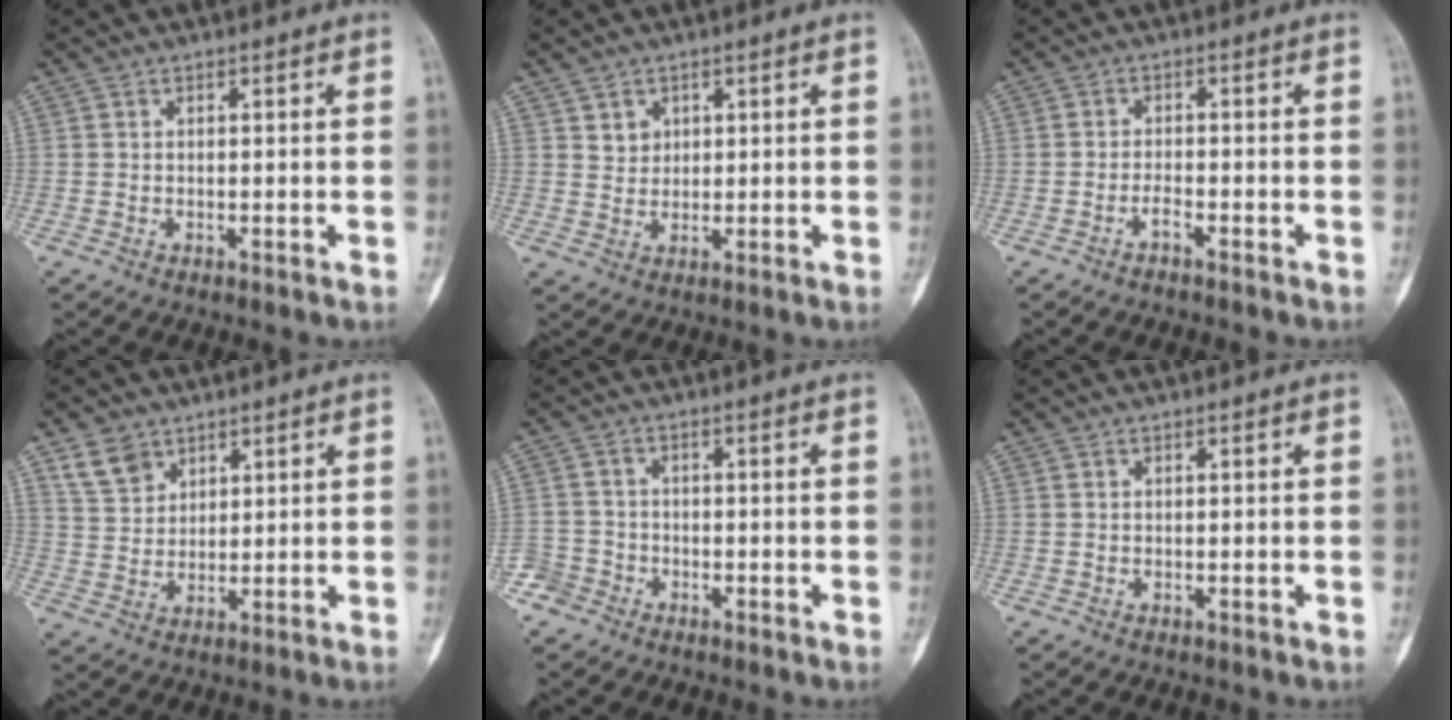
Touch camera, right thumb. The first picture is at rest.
{"total": 2.7, "force": [1.3, 2.3, 0.8], "torque": [0.001, -0.010, 0.025]}
{"total": 1.8, "force": [-1.4, 0.3, 1.1], "torque": [-0.027, 0.007, -0.026]}
{"total": 5.8, "force": [3.8, 3.9, 2.0], "torque": [-0.021, -0.017, 0.080]}
{"total": 3.6, "force": [-2.5, 2.6, -0.4], "torque": [0.025, 0.015, -0.057]}
{"total": 0.0}